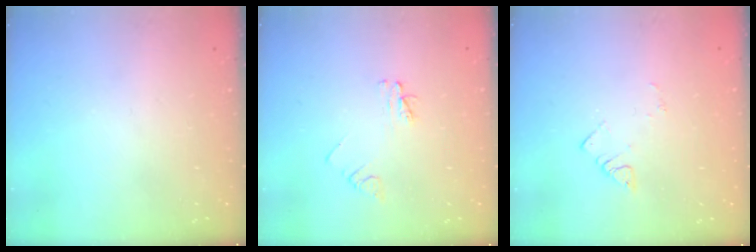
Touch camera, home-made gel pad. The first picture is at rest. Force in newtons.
{"total": 3.4, "press": 3.3, "slide": 0.3}
{"total": 3.5, "press": 3.5, "slide": 0.3}